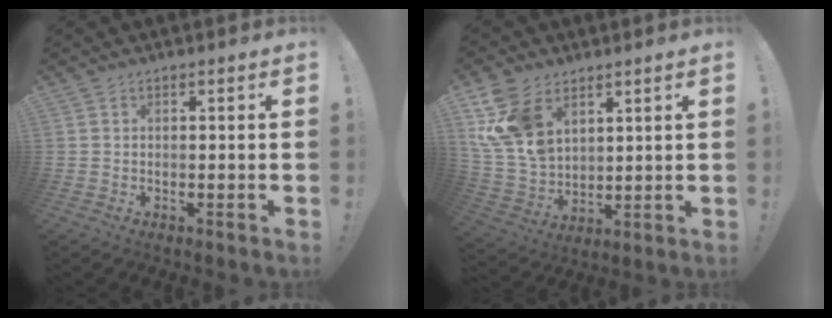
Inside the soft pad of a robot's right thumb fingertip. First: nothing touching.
{"total": 15.4, "force": [7.3, 10.4, 8.7], "torque": [-0.188, -0.038, 0.142]}